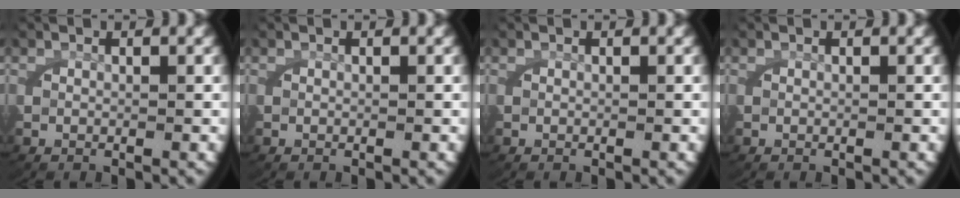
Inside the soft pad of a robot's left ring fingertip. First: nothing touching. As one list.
[{"total": 0.0}, {"total": 0.0}, {"total": 0.0}]